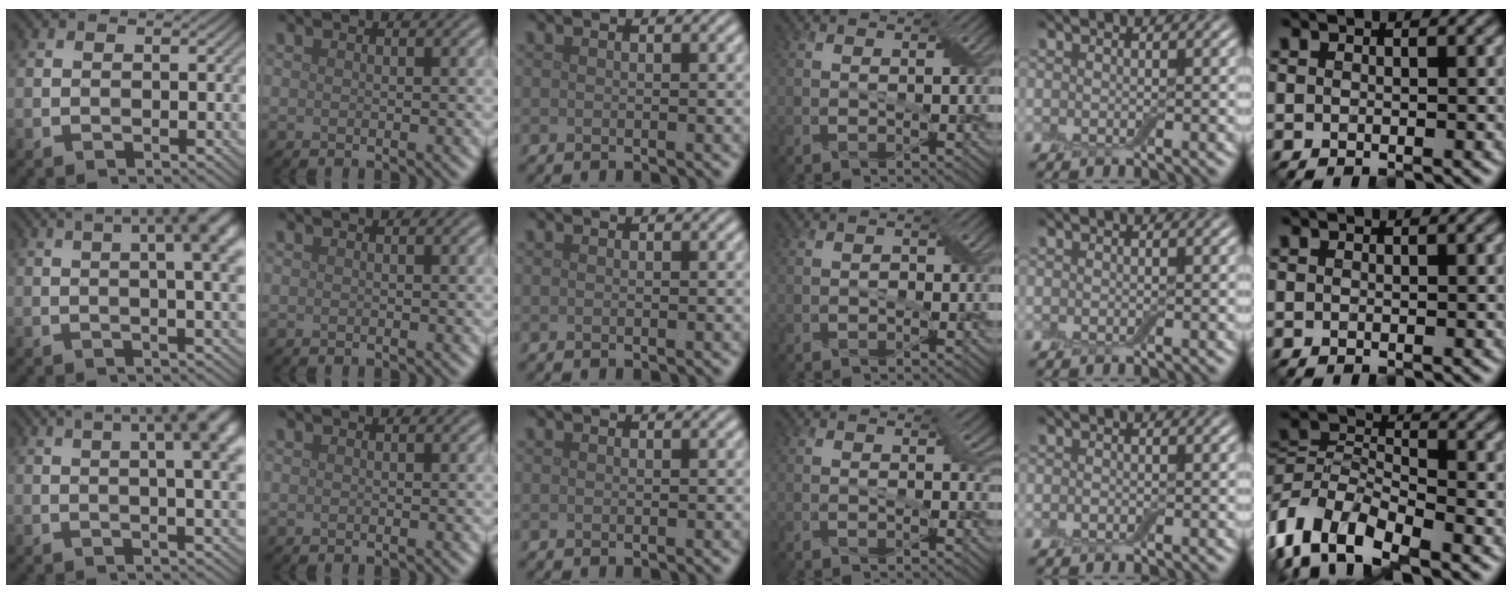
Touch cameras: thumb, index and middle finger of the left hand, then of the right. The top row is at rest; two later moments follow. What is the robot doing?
{"motion": "wrap", "object": "cling film"}